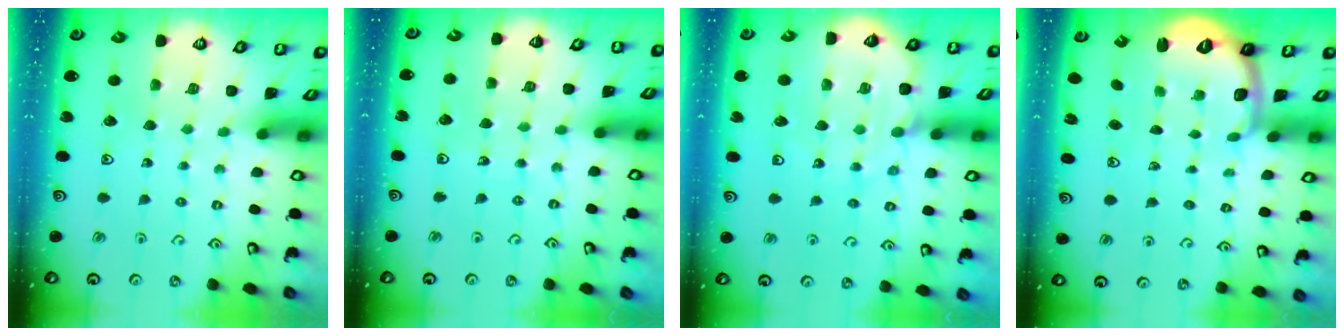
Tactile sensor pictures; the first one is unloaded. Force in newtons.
{"total": 5.2, "press": 4.9, "slide": 1.5}
{"total": 8.6, "press": 8.1, "slide": 2.8}
{"total": 2.5, "press": 2.0, "slide": 1.6}